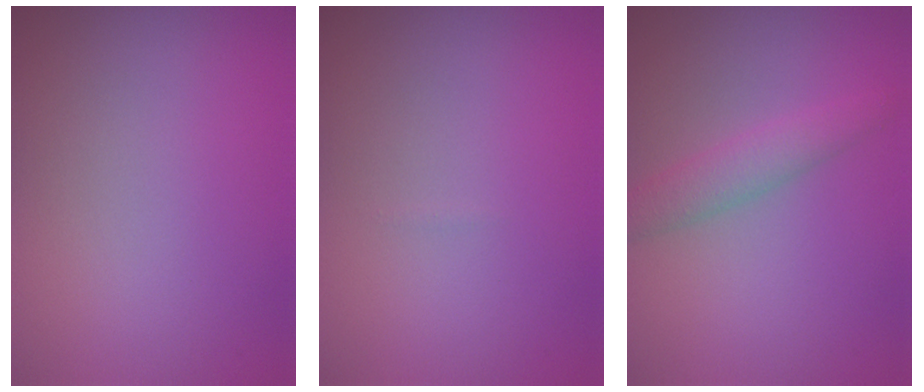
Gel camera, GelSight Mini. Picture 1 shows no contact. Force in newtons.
{"total": 0.0}
{"total": 2.3, "press": 2.3, "slide": 0.1}